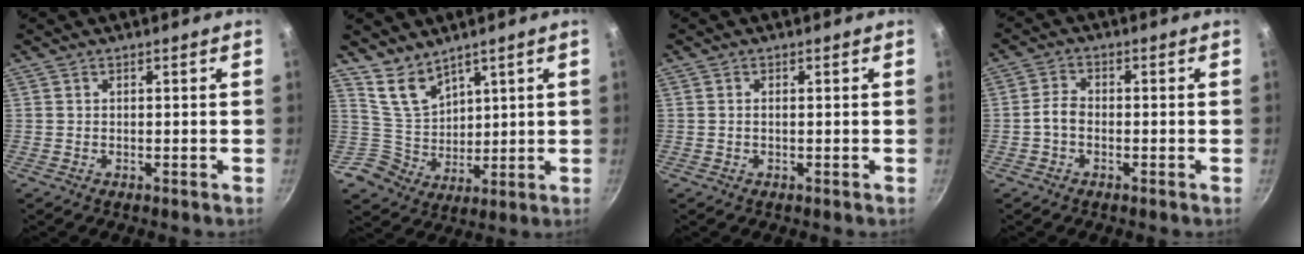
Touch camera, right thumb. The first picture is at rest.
{"total": 7.4, "force": [5.4, 4.8, 1.1], "torque": [0.003, -0.045, 0.118]}
{"total": 0.5, "force": [0.0, 0.2, 0.5], "torque": [-0.012, 0.002, -0.001]}
{"total": 3.1, "force": [-1.0, 2.0, 2.0], "torque": [-0.041, 0.020, -0.028]}